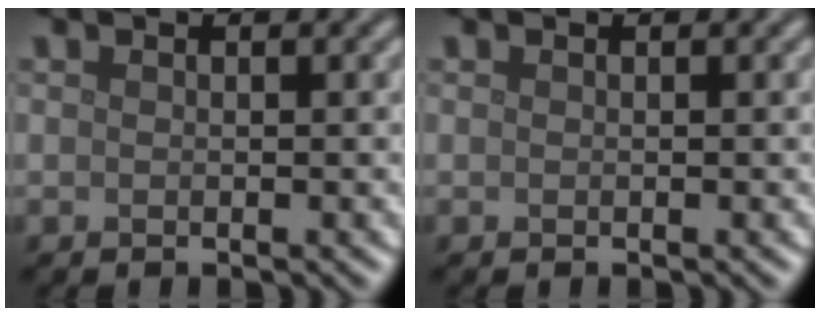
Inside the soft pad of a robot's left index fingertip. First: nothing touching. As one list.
[{"total": 0.0}]